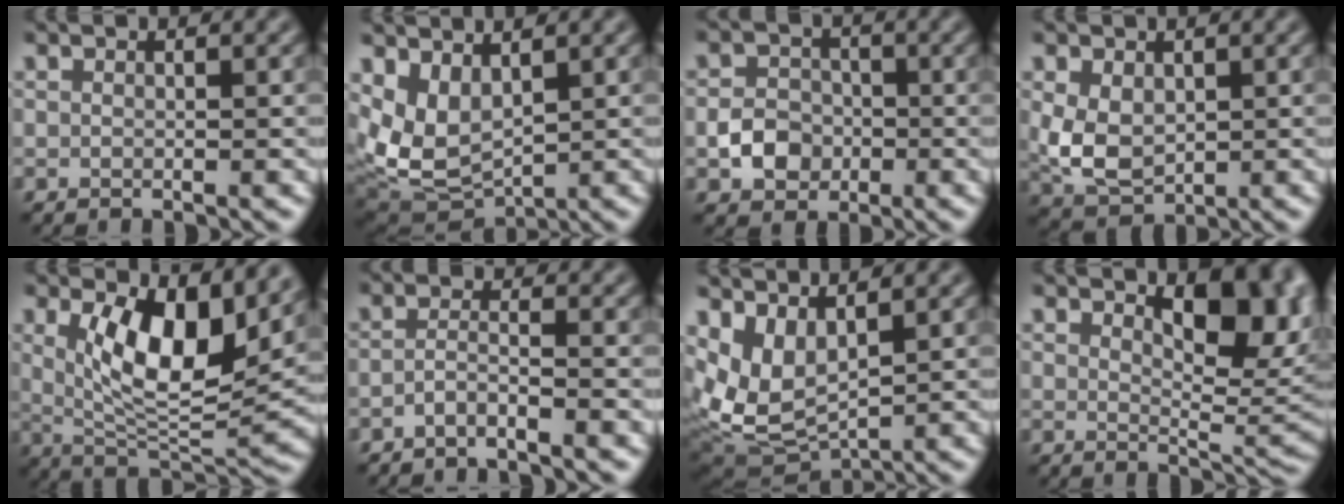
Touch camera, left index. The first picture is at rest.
{"total": 5.2, "force": [1.7, 3.3, 3.7], "torque": [-0.093, -0.013, 0.045]}
{"total": 3.0, "force": [-1.3, 2.5, 1.2], "torque": [-0.024, 0.004, -0.025]}
{"total": 4.4, "force": [0.0, 3.2, 3.1], "torque": [-0.083, -0.002, 0.011]}
{"total": 9.2, "force": [2.5, 3.9, 8.0], "torque": [-0.136, -0.017, 0.049]}
{"total": 1.8, "force": [-1.7, -0.1, 0.7], "torque": [-0.018, 0.002, -0.036]}
{"total": 6.0, "force": [2.2, 3.5, 4.4], "torque": [-0.109, -0.011, 0.053]}
{"total": 7.7, "force": [2.6, 3.4, 6.3], "torque": [-0.090, -0.008, 0.045]}